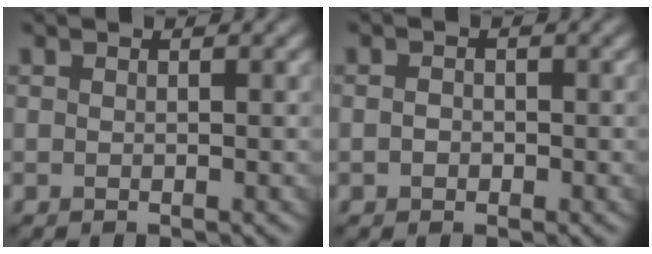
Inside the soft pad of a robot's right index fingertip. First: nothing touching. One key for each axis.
{"total": 0.9, "fx": -0.2, "fy": 0.7, "fz": 0.4, "tx": -0.008, "ty": -0.003, "tz": -0.007}